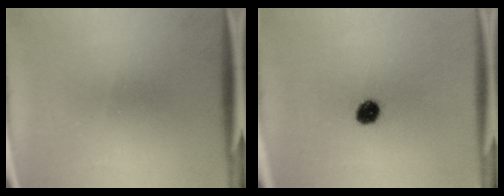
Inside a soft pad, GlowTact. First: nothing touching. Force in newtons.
{"total": 4.8}